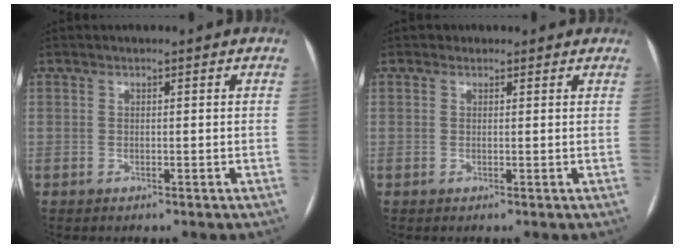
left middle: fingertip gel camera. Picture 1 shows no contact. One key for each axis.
{"total": 1.6, "fx": 1.2, "fy": 1.1, "fz": -0.1, "tx": 0.009, "ty": 0.003, "tz": 0.007}